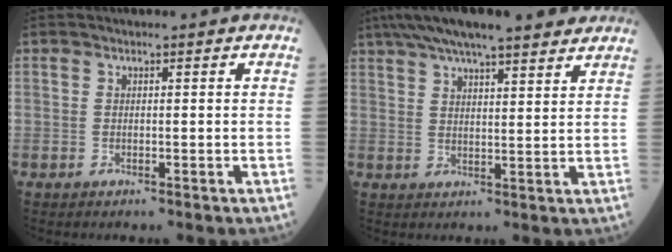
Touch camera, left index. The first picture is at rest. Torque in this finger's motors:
{"motor_torque": [0.31, -0.77, 0.78, 0.21]}